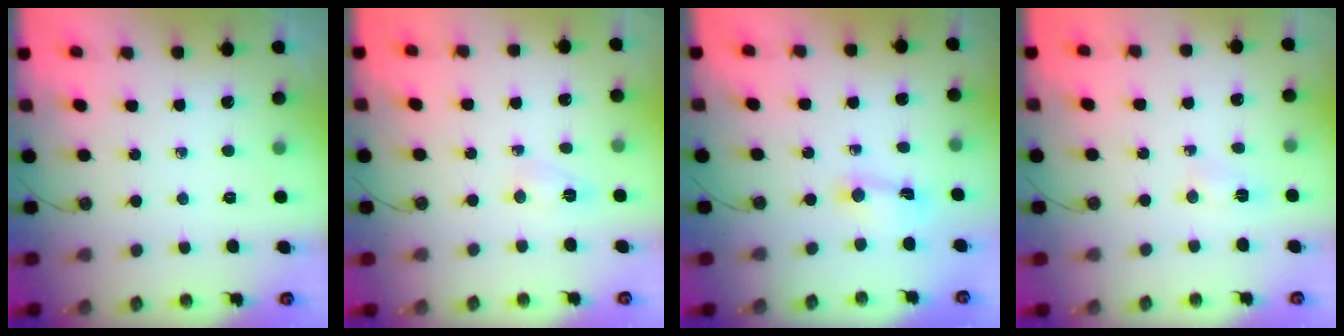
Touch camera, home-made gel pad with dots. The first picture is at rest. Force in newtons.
{"total": 3.3, "press": 3.3, "slide": 0.6}
{"total": 2.0, "press": 2.0, "slide": 0.4}
{"total": 6.8, "press": 2.6, "slide": 6.3}